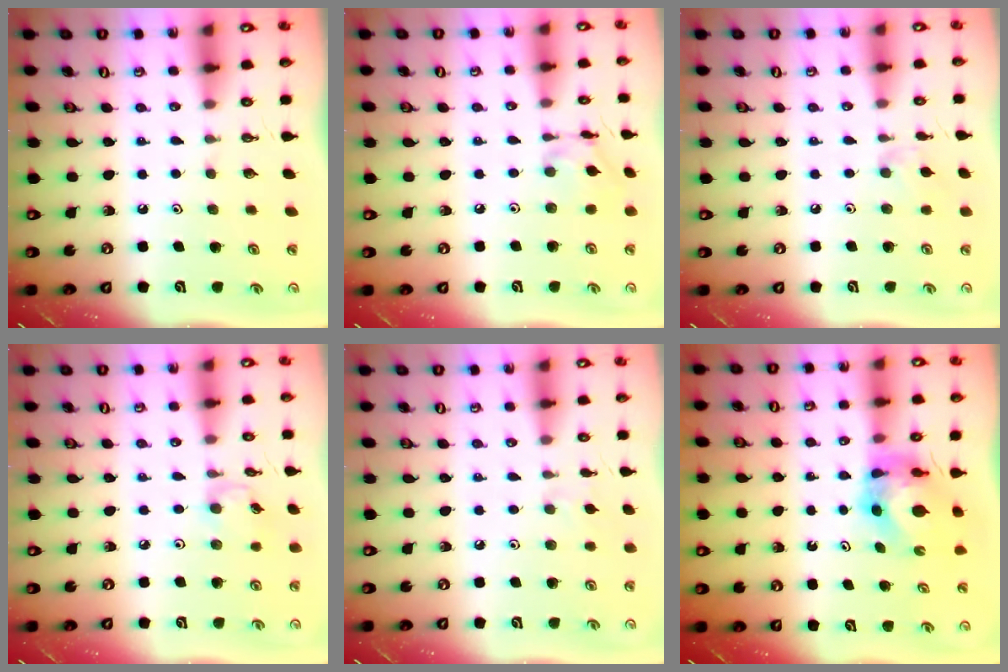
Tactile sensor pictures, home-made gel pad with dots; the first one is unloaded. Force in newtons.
{"total": 9.7, "press": 9.7, "slide": 0.6}
{"total": 6.9, "press": 6.9, "slide": 0.9}
{"total": 3.3, "press": 3.2, "slide": 0.3}
{"total": 3.8, "press": 3.7, "slide": 0.7}
{"total": 6.4, "press": 6.4, "slide": 0.6}